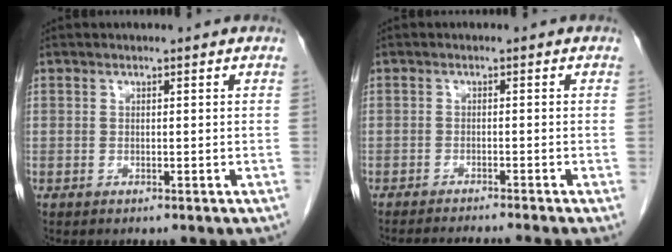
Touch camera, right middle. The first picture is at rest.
{"total": 6.6, "force": [-6.0, -1.2, 2.6], "torque": [-0.019, -0.016, -0.091]}